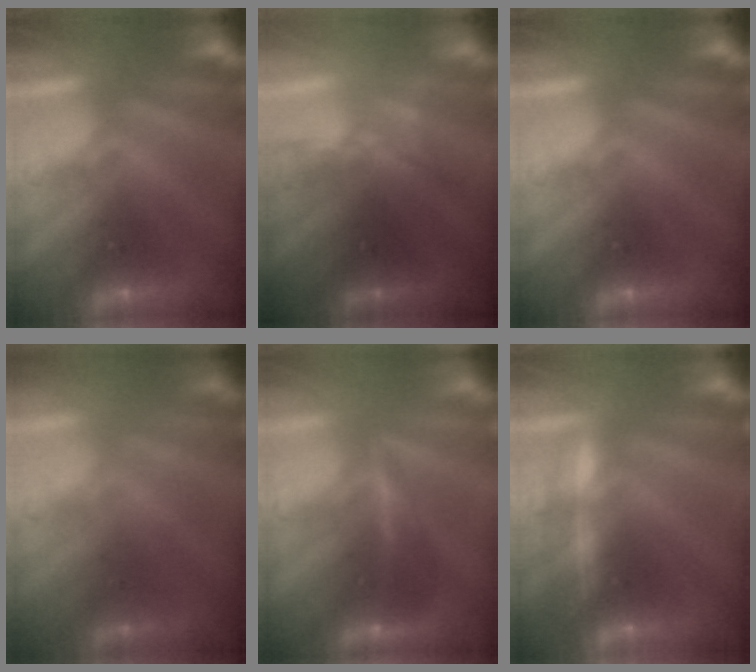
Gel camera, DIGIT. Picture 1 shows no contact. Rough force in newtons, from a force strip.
{"total": 1.8}
{"total": 0.0}
{"total": 1.8}
{"total": 3.6}
{"total": 1.5}